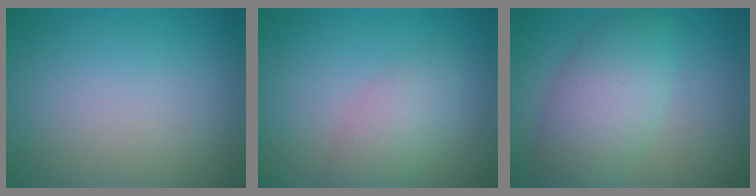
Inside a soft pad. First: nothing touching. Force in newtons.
{"total": 3.2, "press": 3.2, "slide": 0.1}
{"total": 6.1, "press": 6.1, "slide": 0.1}